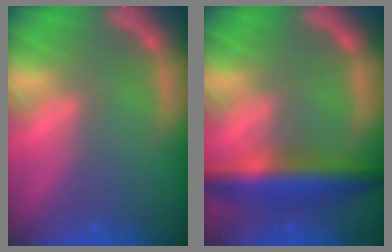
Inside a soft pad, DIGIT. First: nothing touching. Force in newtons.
{"total": 7.0}